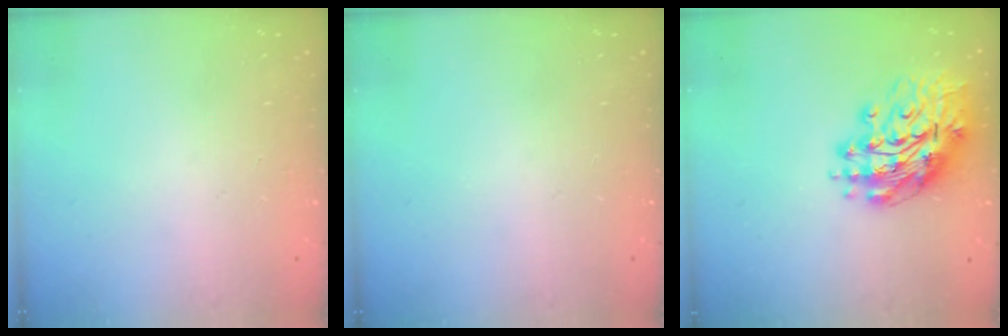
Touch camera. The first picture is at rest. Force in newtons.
{"total": 0.0}
{"total": 14.3, "press": 14.2, "slide": 1.9}